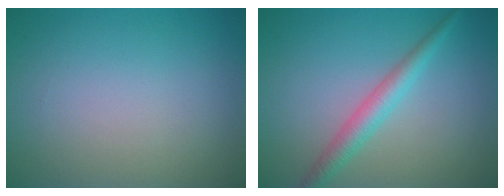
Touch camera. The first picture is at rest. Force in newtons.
{"total": 2.8, "press": 2.8, "slide": 0.1}